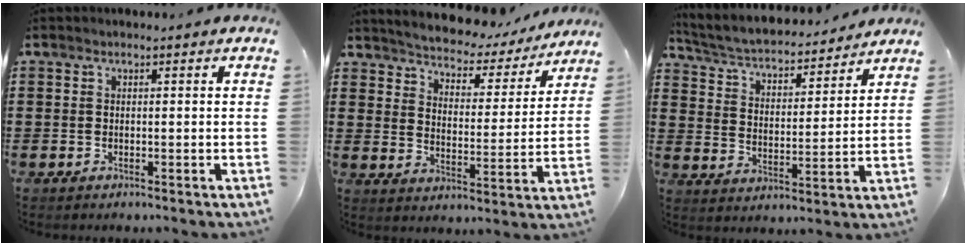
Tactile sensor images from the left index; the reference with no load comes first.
{"total": 3.6, "force": [3.6, 0.4, 0.2], "torque": [-0.029, -0.033, 0.053]}
{"total": 4.2, "force": [3.9, 0.7, 1.4], "torque": [-0.049, -0.029, 0.060]}